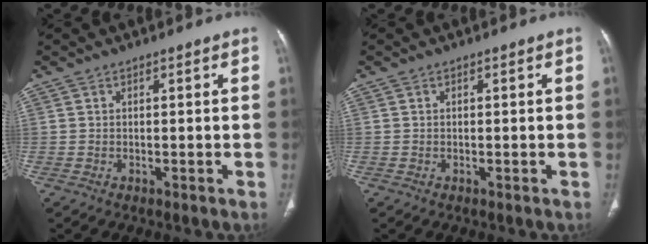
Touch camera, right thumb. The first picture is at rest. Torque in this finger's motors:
{"motor_torque": [-0.48, -0.34, -0.69, 0.30, -0.12]}